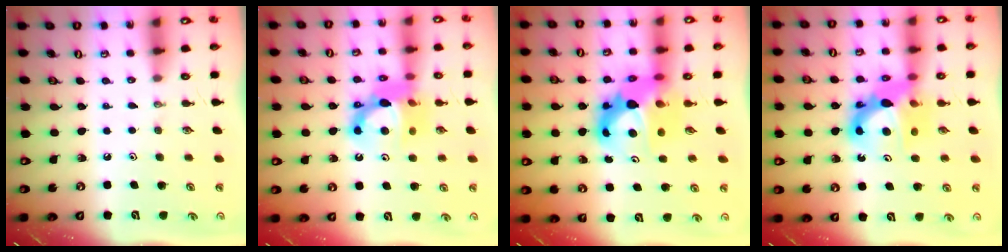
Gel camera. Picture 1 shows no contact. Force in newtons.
{"total": 13.6, "press": 13.6, "slide": 1.1}
{"total": 11.9, "press": 11.9, "slide": 0.9}
{"total": 12.0, "press": 11.9, "slide": 1.0}